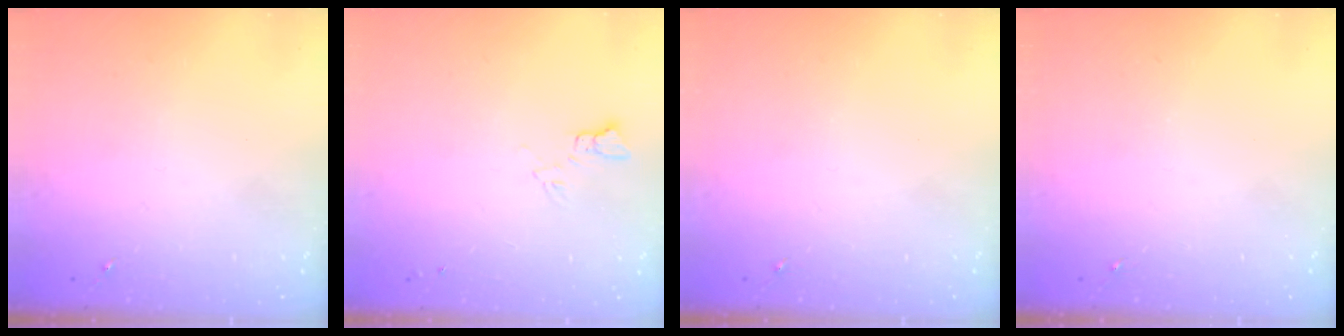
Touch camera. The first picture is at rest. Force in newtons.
{"total": 5.3, "press": 5.3, "slide": 0.4}
{"total": 0.0}
{"total": 0.0}